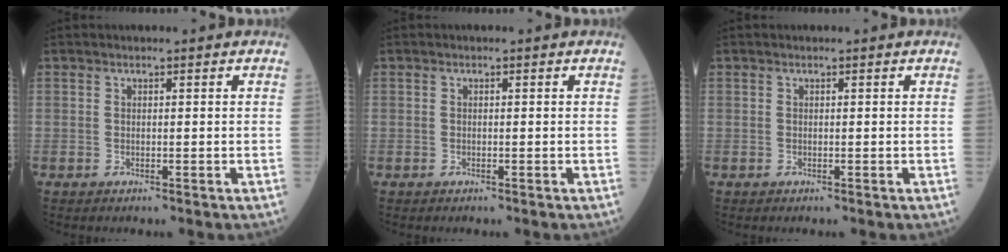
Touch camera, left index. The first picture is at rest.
{"total": 0.0}
{"total": 0.0}